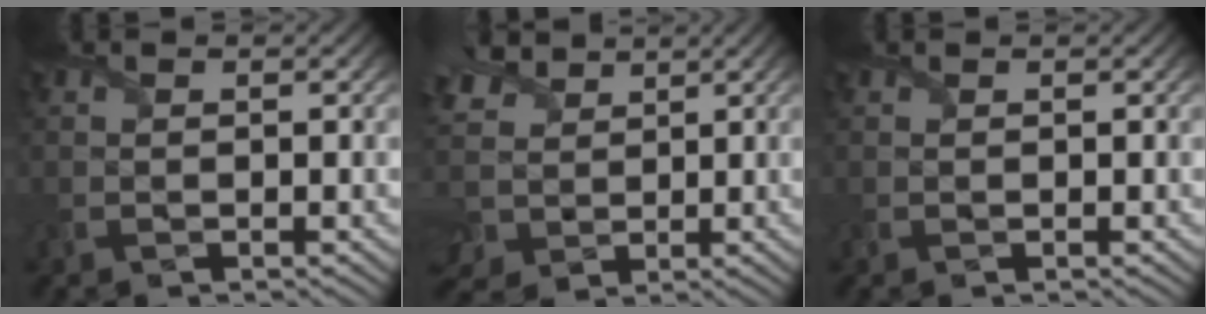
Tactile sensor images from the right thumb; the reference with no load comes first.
{"total": 7.8, "force": [2.9, 6.2, 3.6], "torque": [-0.133, 0.004, 0.053]}
{"total": 0.0}